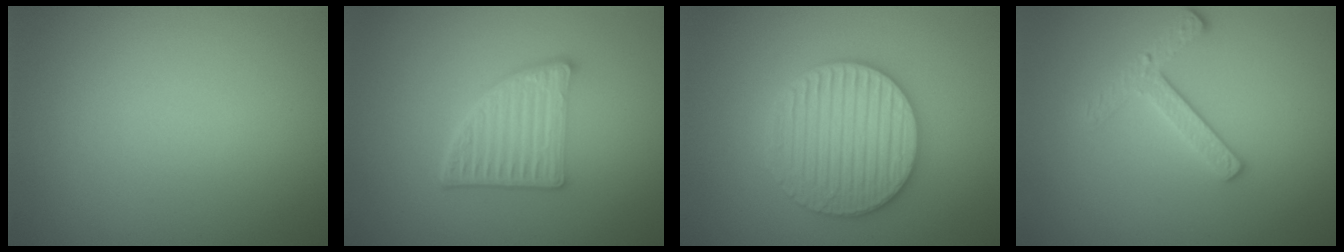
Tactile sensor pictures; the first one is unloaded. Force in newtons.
{"total": 5.3, "press": 3.7, "slide": 3.7}
{"total": 5.2, "press": 5.1, "slide": 1.1}
{"total": 2.5, "press": 2.4, "slide": 0.5}